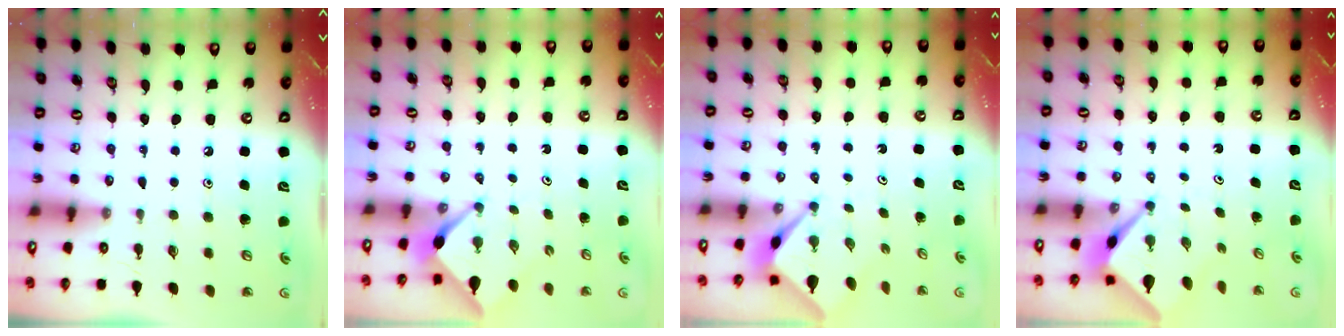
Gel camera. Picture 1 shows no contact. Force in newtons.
{"total": 2.4, "press": 2.4, "slide": 0.2}
{"total": 2.5, "press": 2.5, "slide": 0.2}
{"total": 3.2, "press": 3.2, "slide": 0.1}